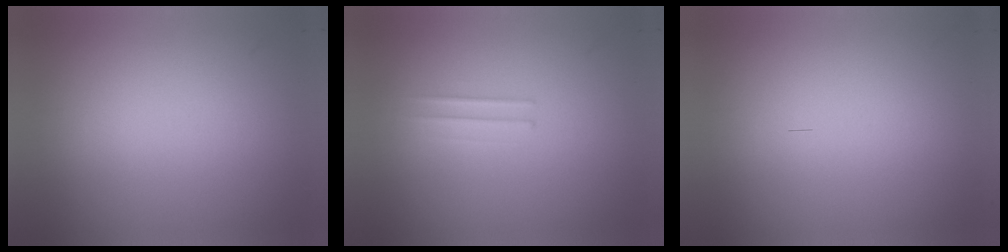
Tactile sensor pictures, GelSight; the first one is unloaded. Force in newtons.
{"total": 1.3}
{"total": 0.0}